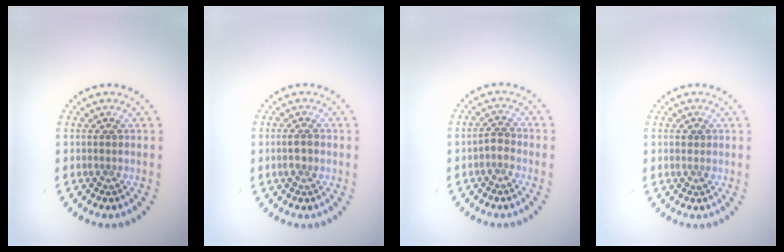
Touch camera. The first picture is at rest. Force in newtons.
{"total": 1.3, "press": 1.3, "slide": 0.2}
{"total": 1.2, "press": 1.1, "slide": 0.6}
{"total": 0.6, "press": 0.6, "slide": 0.1}